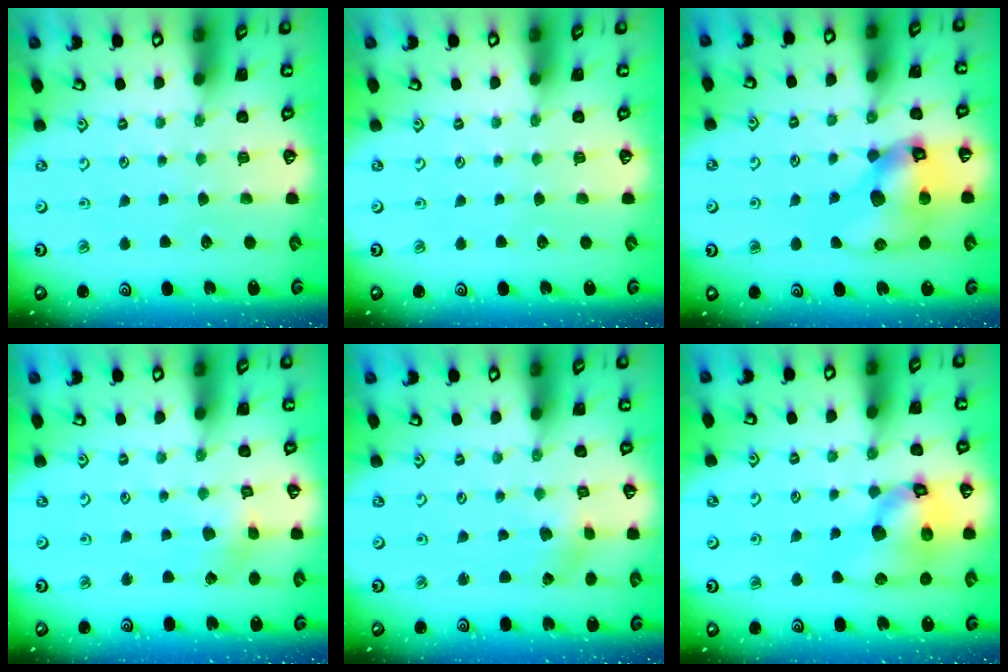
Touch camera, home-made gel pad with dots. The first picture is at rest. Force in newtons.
{"total": 0.0}
{"total": 15.8, "press": 15.6, "slide": 2.2}
{"total": 2.7, "press": 2.7, "slide": 0.3}
{"total": 1.2, "press": 1.2, "slide": 0.2}
{"total": 16.5, "press": 16.4, "slide": 2.2}